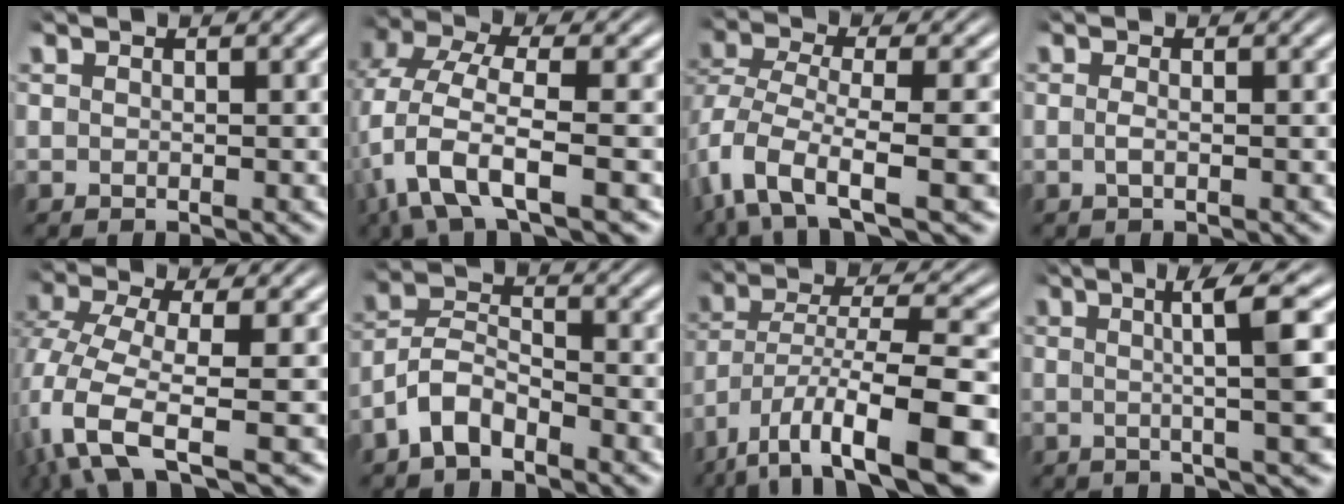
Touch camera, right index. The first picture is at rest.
{"total": 6.7, "force": [-1.5, 3.9, 5.2], "torque": [-0.149, -0.031, -0.017]}
{"total": 5.2, "force": [-2.4, 1.9, 4.2], "torque": [-0.110, -0.036, -0.021]}
{"total": 0.8, "force": [-0.5, -0.2, 0.6], "torque": [-0.020, -0.010, -0.004]}
{"total": 7.8, "force": [-2.9, 4.1, 6.1], "torque": [-0.160, -0.052, -0.023]}
{"total": 6.0, "force": [-3.1, 4.5, 2.4], "torque": [-0.059, -0.017, -0.058]}
{"total": 10.0, "force": [-5.1, 3.8, 7.7], "torque": [-0.130, -0.028, -0.059]}
{"total": 6.4, "force": [1.5, -0.1, 6.2], "torque": [-0.092, 0.018, 0.016]}